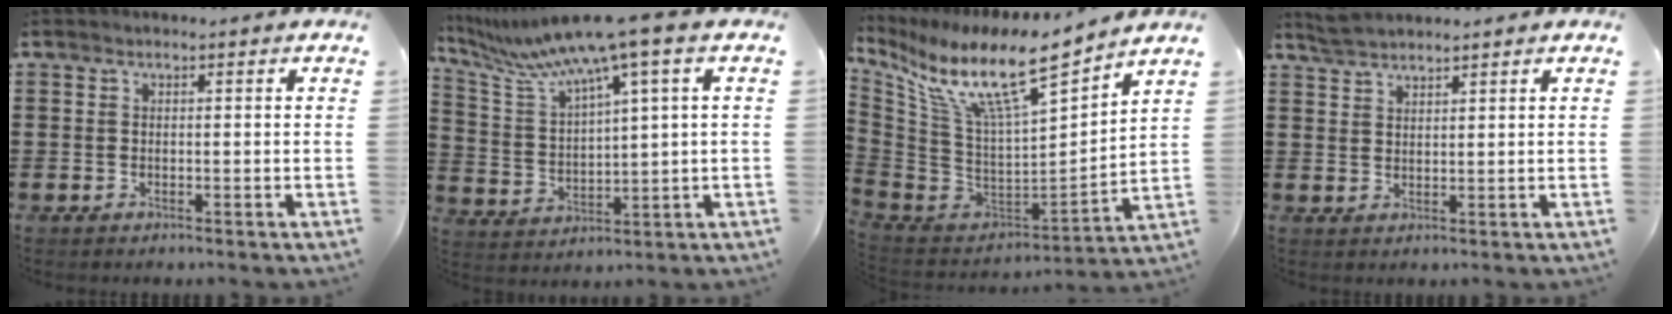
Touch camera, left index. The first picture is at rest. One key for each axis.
{"total": 9.4, "fx": 6.5, "fy": -0.1, "fz": 6.8, "tx": -0.171, "ty": -0.046, "tz": 0.101}
{"total": 12.0, "fx": 7.8, "fy": 2.3, "fz": 8.8, "tx": -0.203, "ty": -0.058, "tz": 0.127}
{"total": 2.7, "fx": 2.6, "fy": 0.1, "fz": 0.6, "tx": -0.019, "ty": 0.000, "tz": 0.051}